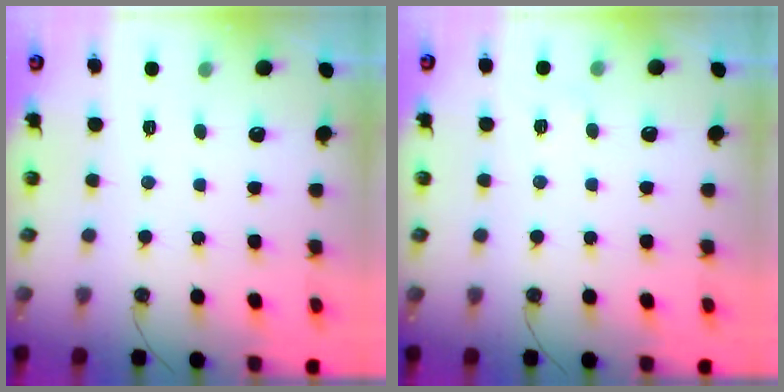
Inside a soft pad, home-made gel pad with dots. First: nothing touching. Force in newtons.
{"total": 3.4, "press": 2.6, "slide": 2.2}